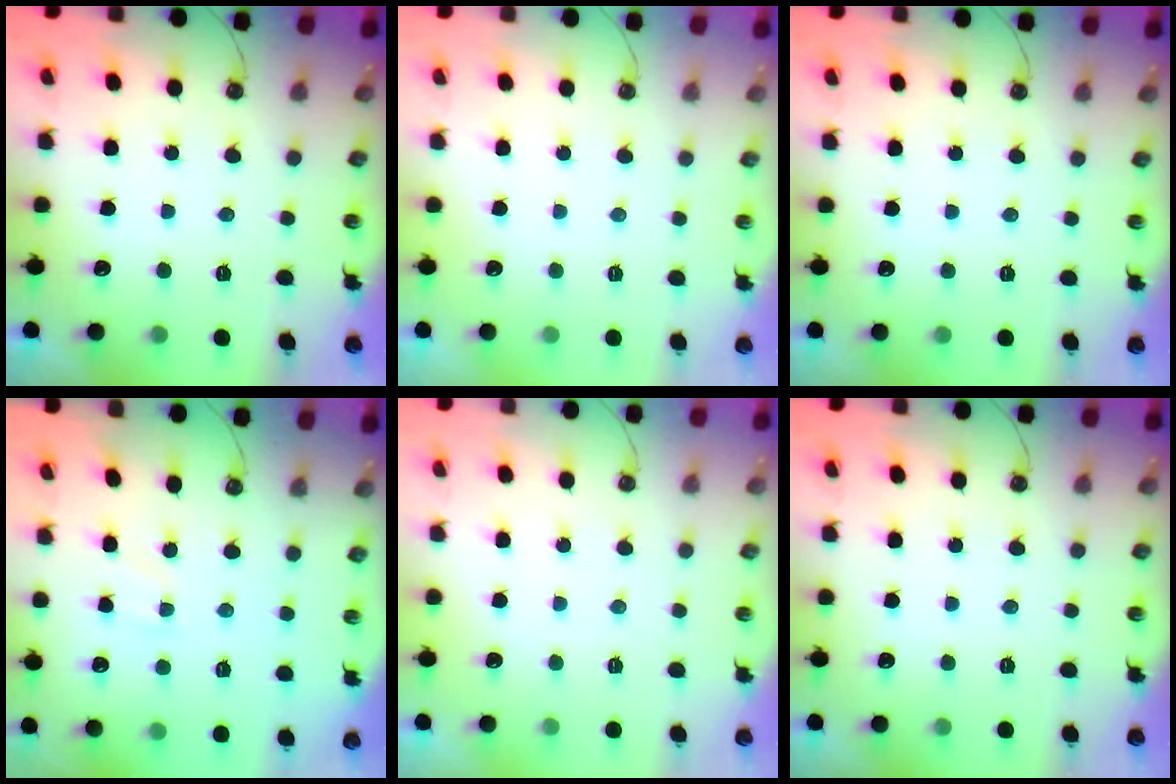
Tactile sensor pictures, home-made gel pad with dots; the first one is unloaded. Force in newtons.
{"total": 0.0}
{"total": 0.0}
{"total": 2.7, "press": 2.7, "slide": 0.4}
{"total": 0.0}
{"total": 0.0}